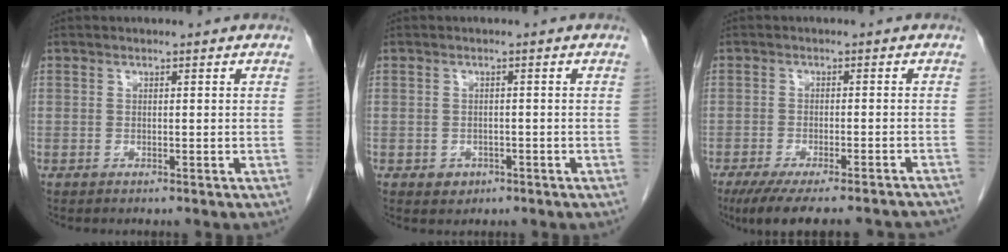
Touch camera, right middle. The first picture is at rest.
{"total": 1.9, "force": [-0.9, 1.6, 0.5], "torque": [-0.007, 0.005, -0.005]}
{"total": 17.6, "force": [-15.7, 2.4, 7.6], "torque": [-0.095, -0.023, -0.200]}